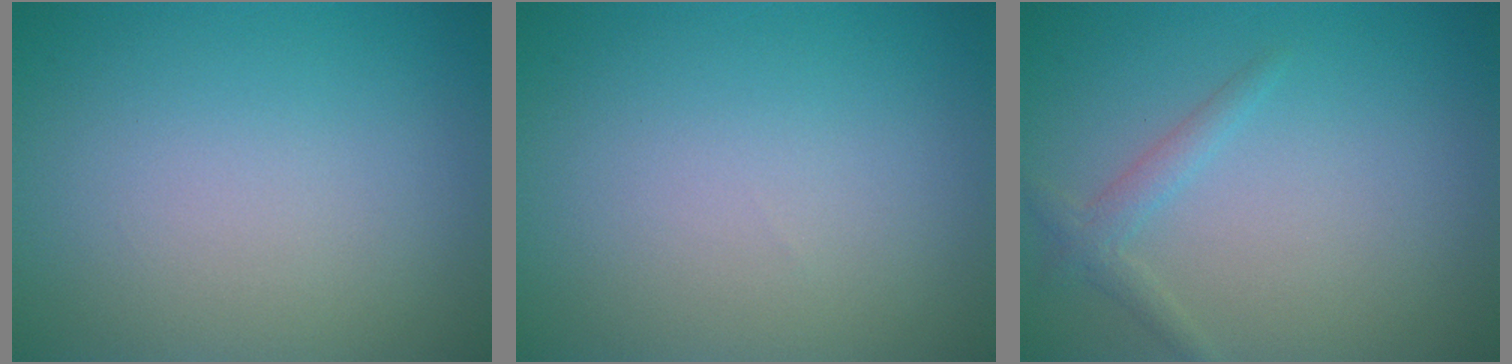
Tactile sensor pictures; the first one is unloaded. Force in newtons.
{"total": 0.0}
{"total": 1.5, "press": 1.5, "slide": 0.1}